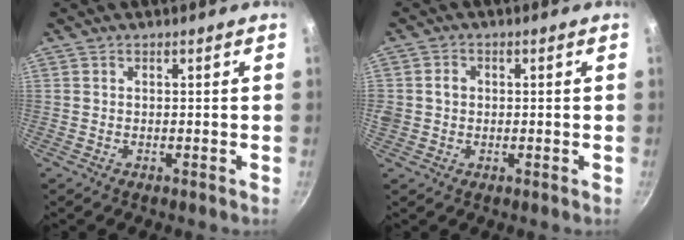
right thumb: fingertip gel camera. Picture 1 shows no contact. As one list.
[{"total": 3.1, "force": [0.1, 2.8, 1.3], "torque": [-0.009, 0.008, -0.001]}]